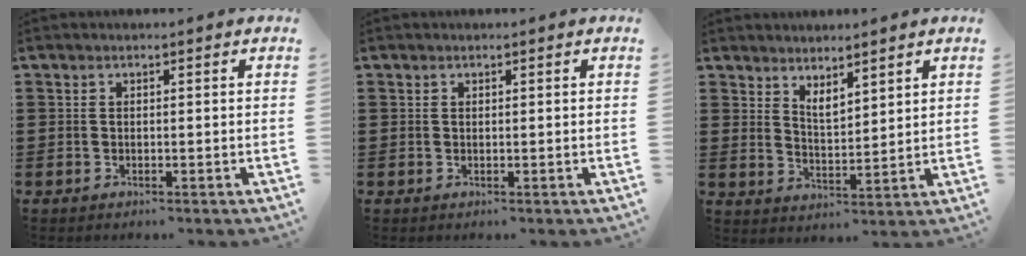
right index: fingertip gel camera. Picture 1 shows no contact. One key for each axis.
{"total": 0.0}
{"total": 3.1, "fx": 3.0, "fy": 0.5, "fz": 0.7, "tx": -0.022, "ty": -0.007, "tz": 0.055}